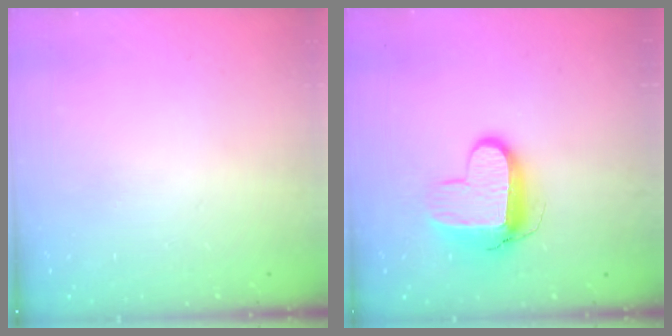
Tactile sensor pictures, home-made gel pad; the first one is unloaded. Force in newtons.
{"total": 10.3, "press": 10.3, "slide": 1.2}